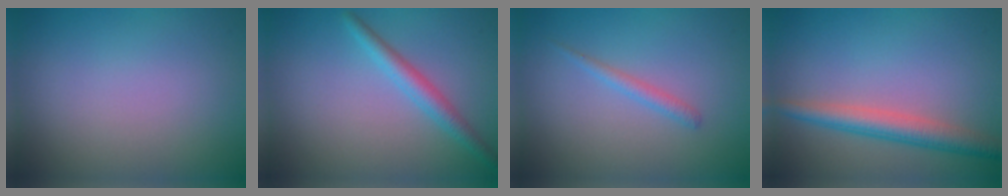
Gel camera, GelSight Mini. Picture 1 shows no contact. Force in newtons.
{"total": 2.3, "press": 2.3, "slide": 0.0}
{"total": 1.2, "press": 1.2, "slide": 0.0}
{"total": 3.7, "press": 3.7, "slide": 0.1}